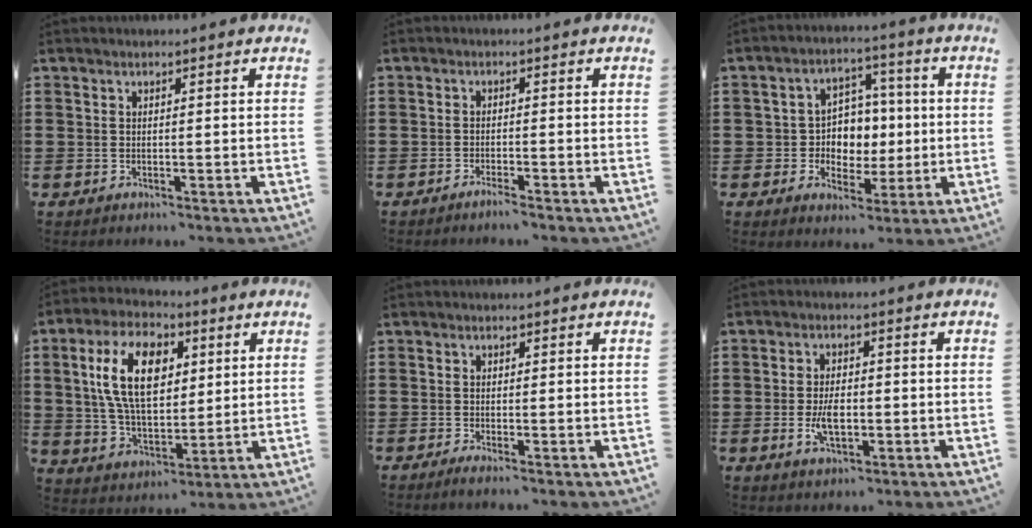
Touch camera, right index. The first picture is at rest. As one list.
[{"total": 1.5, "force": [-1.4, 0.0, 0.6], "torque": [-0.011, -0.002, -0.025]}, {"total": 6.2, "force": [0.0, 5.7, 2.4], "torque": [-0.053, 0.010, -0.003]}, {"total": 12.5, "force": [3.5, 7.1, 9.7], "torque": [-0.211, 0.014, 0.059]}, {"total": 0.6, "force": [-0.3, 0.0, 0.5], "torque": [-0.008, -0.005, -0.004]}, {"total": 4.9, "force": [-0.9, 2.4, 4.1], "torque": [-0.079, -0.005, -0.019]}]